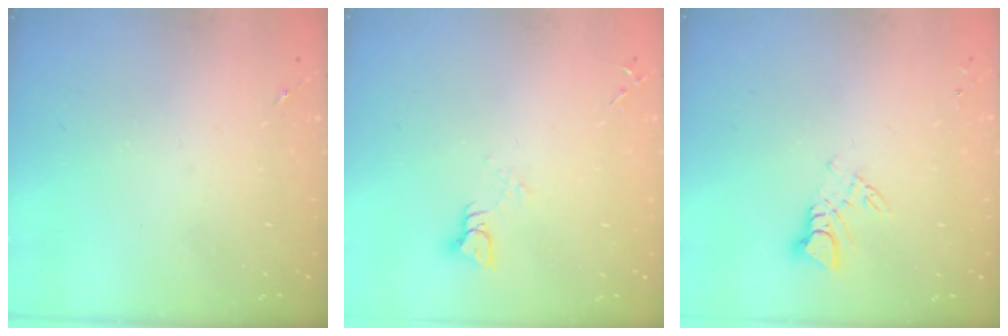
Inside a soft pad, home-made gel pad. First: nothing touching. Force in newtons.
{"total": 3.6, "press": 3.6, "slide": 0.4}
{"total": 5.0, "press": 5.0, "slide": 0.3}